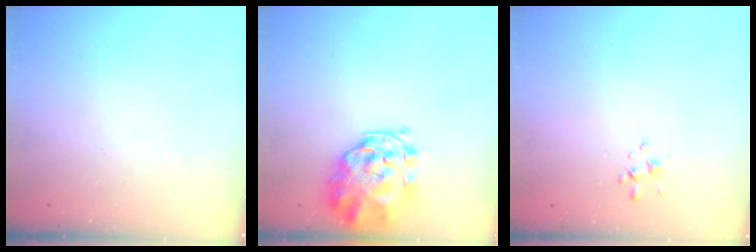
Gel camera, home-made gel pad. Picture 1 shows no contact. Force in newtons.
{"total": 3.4, "press": 2.9, "slide": 1.6}
{"total": 2.4, "press": 2.3, "slide": 0.8}